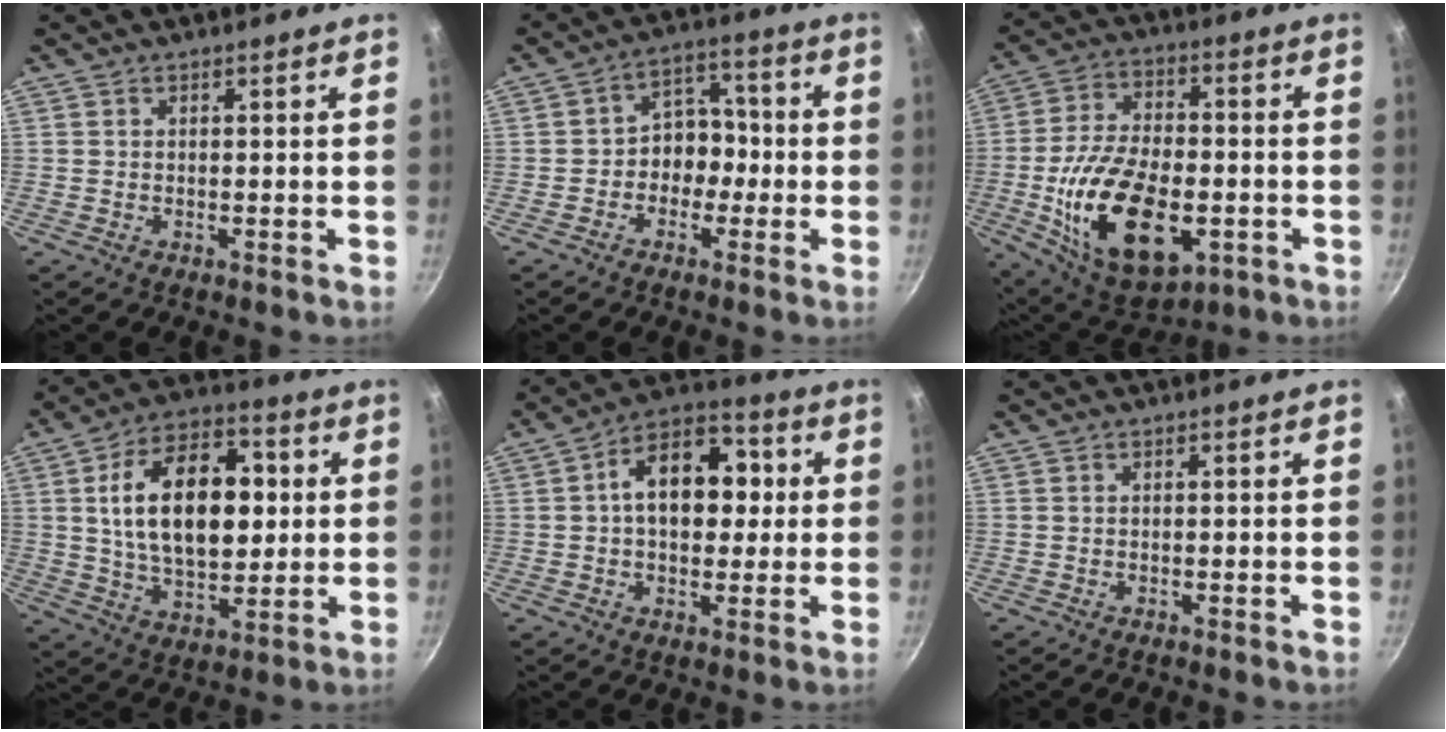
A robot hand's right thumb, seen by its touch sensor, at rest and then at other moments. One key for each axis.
{"total": 7.7, "fx": -1.5, "fy": 6.1, "fz": 4.5, "tx": -0.024, "ty": 0.038, "tz": -0.040}
{"total": 22.4, "fx": -5.6, "fy": 12.3, "fz": 17.8, "tx": -0.303, "ty": 0.009, "tz": -0.076}
{"total": 20.1, "fx": 3.1, "fy": 11.8, "fz": 16.0, "tx": -0.230, "ty": 0.005, "tz": 0.053}
{"total": 14.3, "fx": 1.8, "fy": 9.1, "fz": 10.9, "tx": -0.129, "ty": 0.027, "tz": 0.018}
{"total": 0.0}